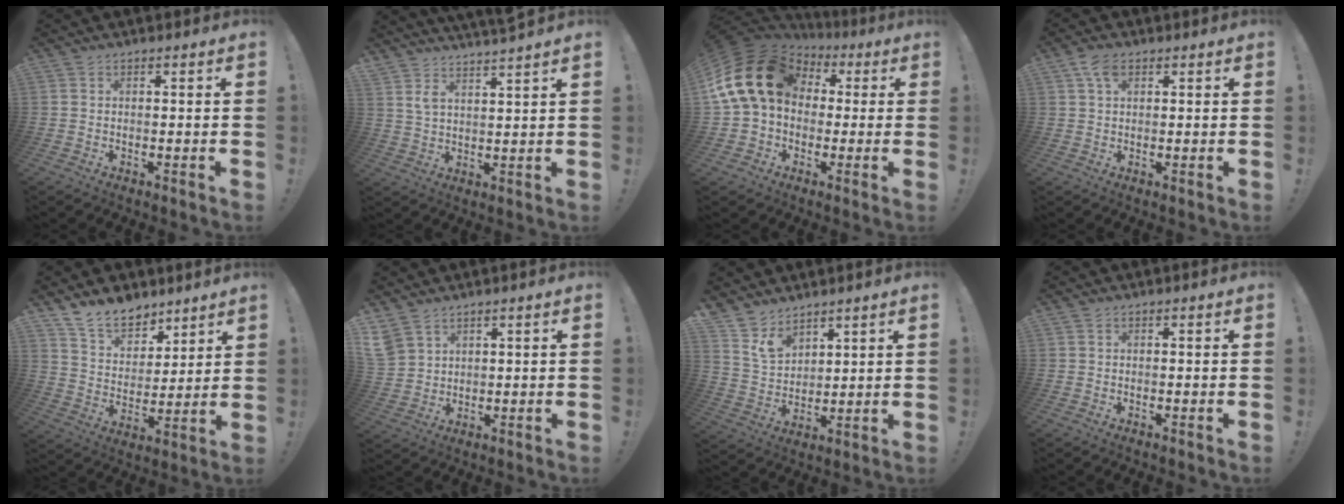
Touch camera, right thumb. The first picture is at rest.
{"total": 5.3, "force": [4.6, 1.0, 2.4], "torque": [-0.043, -0.025, 0.083]}
{"total": 18.7, "force": [3.9, 13.9, 11.9], "torque": [-0.212, -0.005, 0.079]}
{"total": 4.7, "force": [2.0, 2.6, 3.3], "torque": [-0.059, 0.002, 0.037]}
{"total": 12.4, "force": [10.0, 6.5, 3.3], "torque": [-0.062, -0.073, 0.193]}
{"total": 5.8, "force": [4.2, 3.6, 1.9], "torque": [-0.048, -0.019, 0.085]}
{"total": 8.7, "force": [6.9, 4.9, 2.1], "torque": [-0.040, -0.051, 0.137]}
{"total": 0.0}